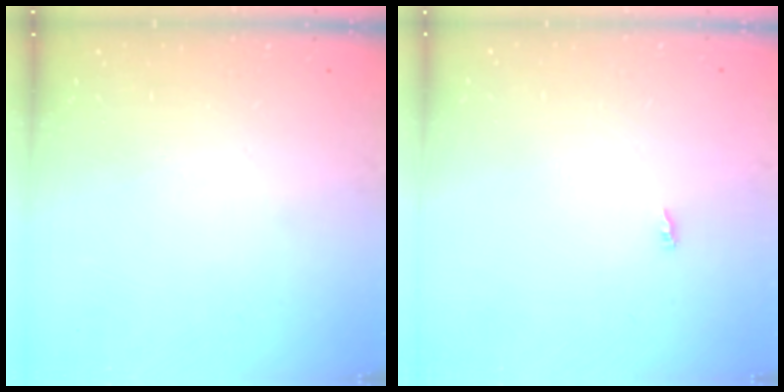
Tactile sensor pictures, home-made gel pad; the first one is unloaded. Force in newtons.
{"total": 1.8, "press": 1.8, "slide": 0.2}